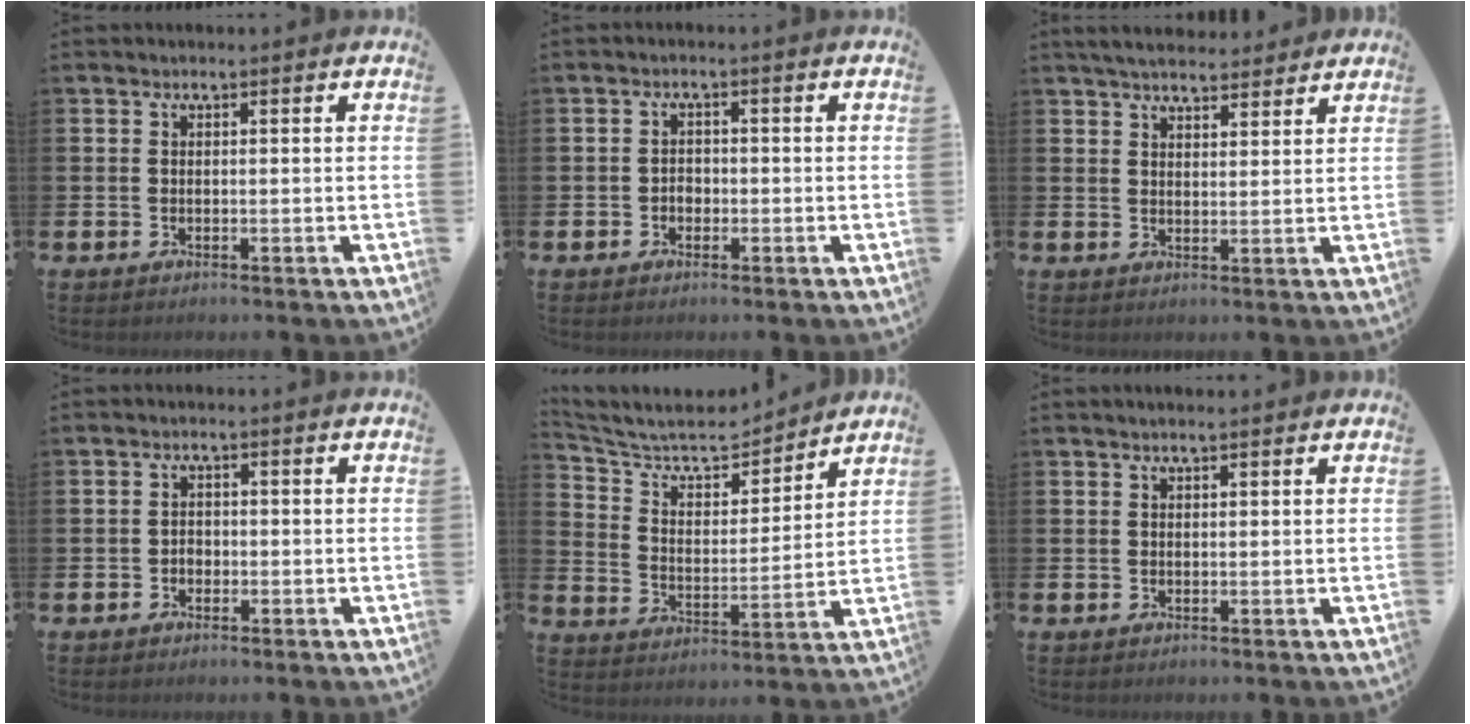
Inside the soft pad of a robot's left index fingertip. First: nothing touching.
{"total": 1.6, "force": [-0.7, 1.3, 0.6], "torque": [-0.003, 0.000, -0.018]}
{"total": 4.5, "force": [4.4, 0.9, 0.8], "torque": [-0.022, -0.016, 0.080]}
{"total": 1.4, "force": [-0.6, 1.1, 0.5], "torque": [-0.010, 0.005, -0.014]}
{"total": 7.5, "force": [6.7, 2.3, 2.4], "torque": [-0.080, -0.050, 0.110]}
{"total": 0.7, "force": [0.7, 0.0, 0.3], "torque": [-0.005, 0.000, 0.012]}